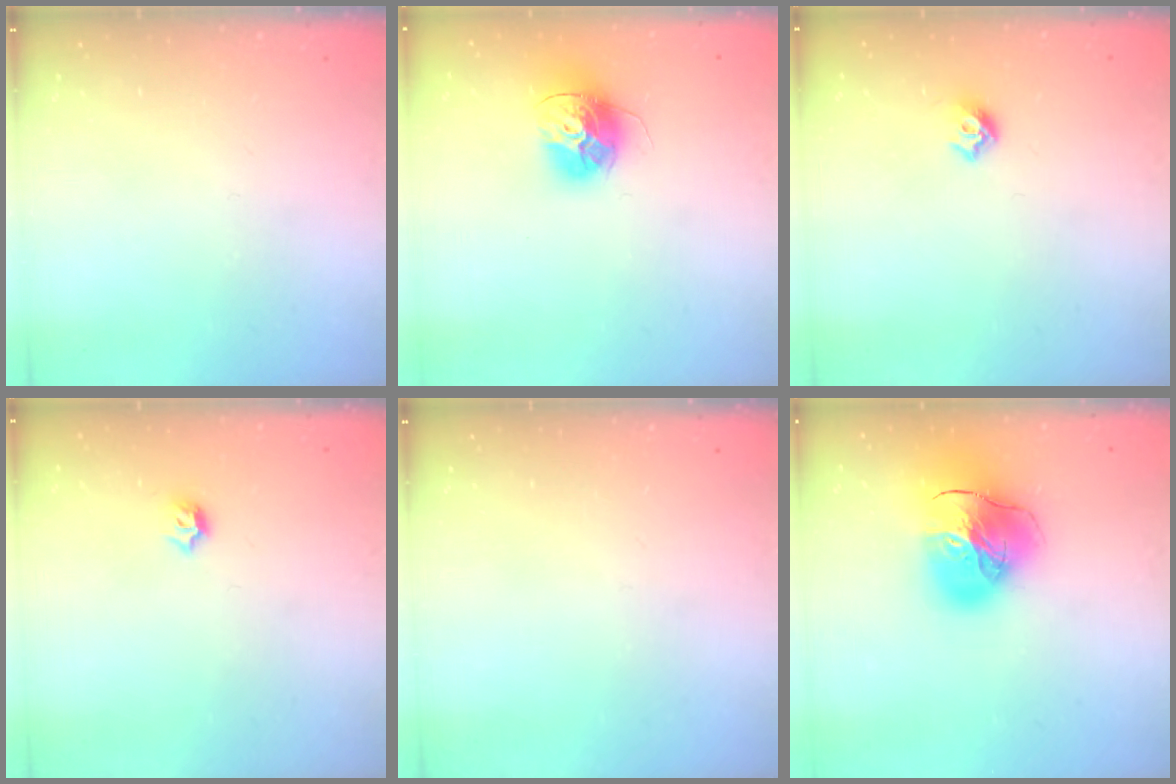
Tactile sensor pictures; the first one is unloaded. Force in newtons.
{"total": 15.0, "press": 14.9, "slide": 1.3}
{"total": 6.0, "press": 5.9, "slide": 0.9}
{"total": 3.7, "press": 3.6, "slide": 0.6}
{"total": 0.0}
{"total": 20.3, "press": 20.2, "slide": 2.2}